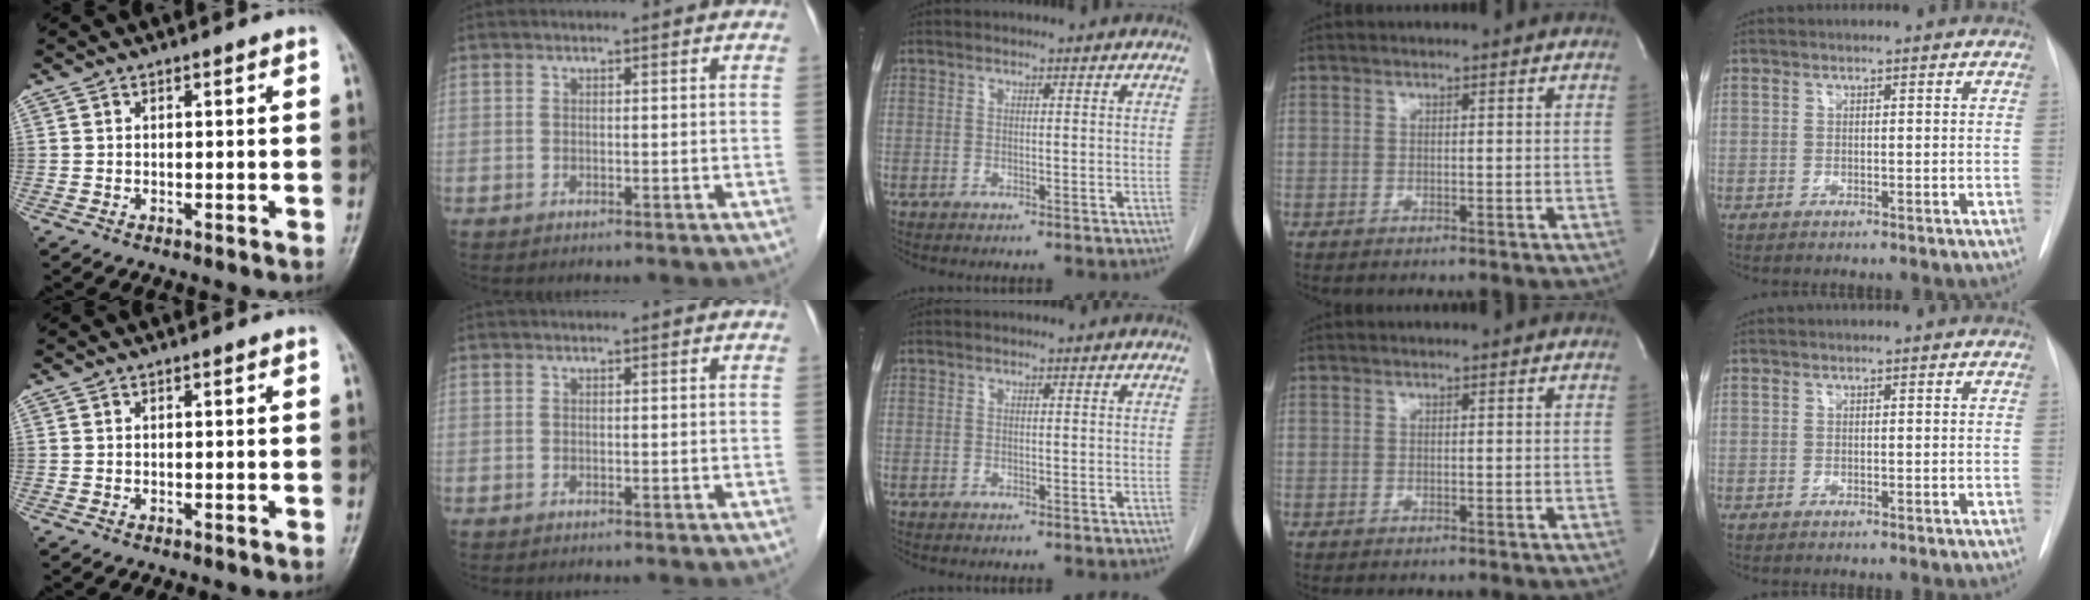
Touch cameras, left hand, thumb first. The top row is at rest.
{}